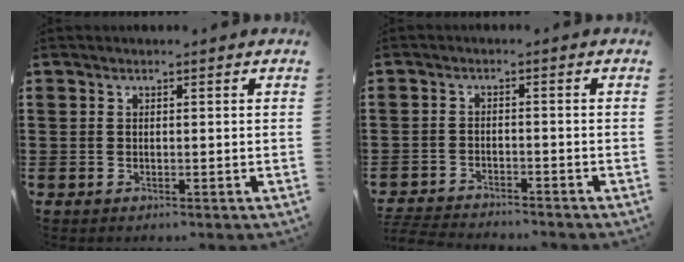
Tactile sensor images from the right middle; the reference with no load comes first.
{"total": 3.4, "force": [-3.4, 0.1, 0.3], "torque": [-0.015, -0.003, -0.074]}